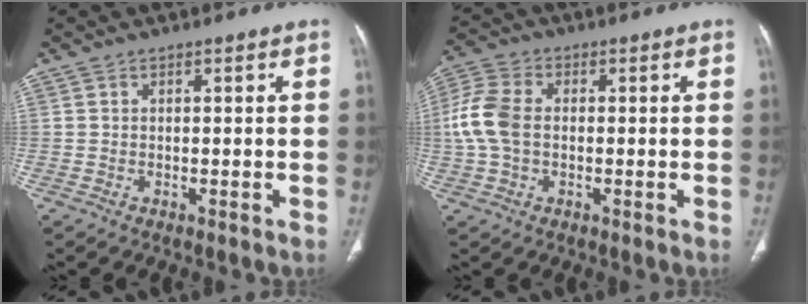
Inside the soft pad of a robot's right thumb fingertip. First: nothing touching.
{"total": 8.6, "force": [0.0, 5.8, 6.3], "torque": [-0.149, 0.019, -0.003]}